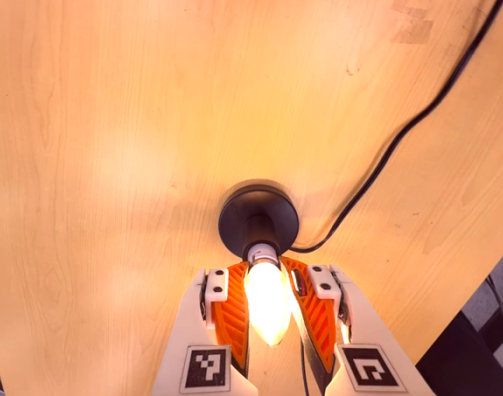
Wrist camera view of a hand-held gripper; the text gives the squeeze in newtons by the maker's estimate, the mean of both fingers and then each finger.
{"total": 19.3, "left": 19.8, "right": 18.9}